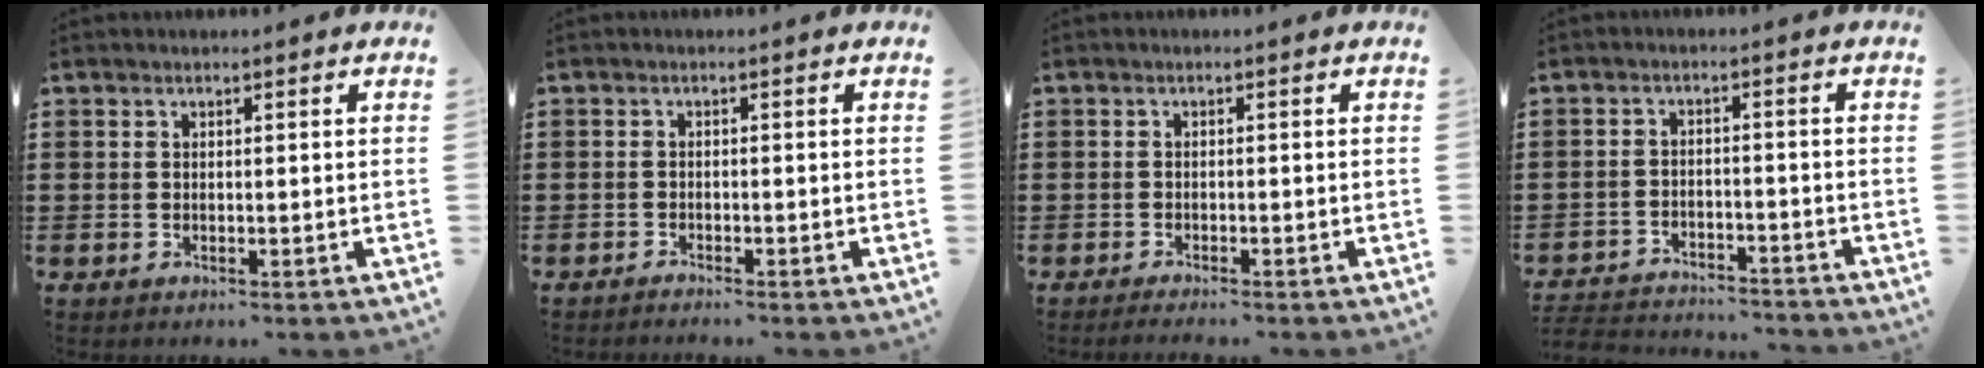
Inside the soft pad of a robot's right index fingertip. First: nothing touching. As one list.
[{"total": 1.1, "force": [-1.1, -0.2, -0.1], "torque": [-0.001, 0.000, -0.023]}, {"total": 1.1, "force": [-1.1, -0.2, 0.1], "torque": [-0.003, -0.003, -0.021]}, {"total": 3.8, "force": [-3.8, 0.2, 0.1], "torque": [-0.015, -0.003, -0.084]}]